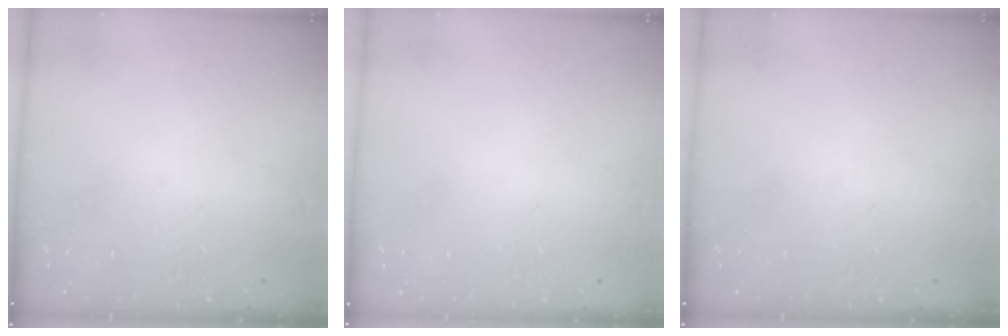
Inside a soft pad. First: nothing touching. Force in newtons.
{"total": 1.9, "press": 1.9, "slide": 0.1}
{"total": 0.0}